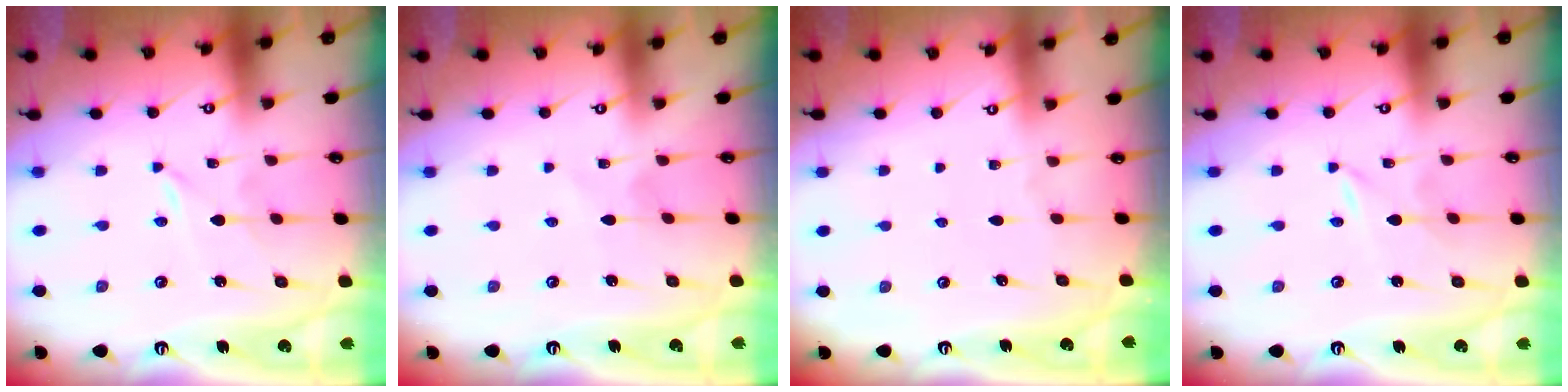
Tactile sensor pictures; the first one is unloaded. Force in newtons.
{"total": 2.2, "press": 2.2, "slide": 0.2}
{"total": 0.0}
{"total": 0.0}